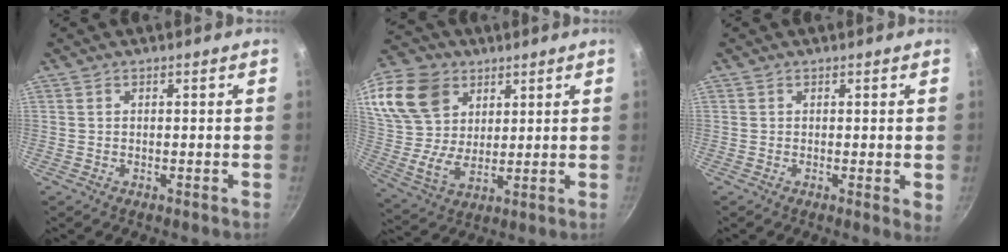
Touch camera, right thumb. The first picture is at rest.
{"total": 20.1, "force": [9.9, 14.2, 10.3], "torque": [-0.212, -0.011, 0.191]}
{"total": 1.9, "force": [0.1, 0.6, 1.8], "torque": [-0.020, -0.007, -0.002]}